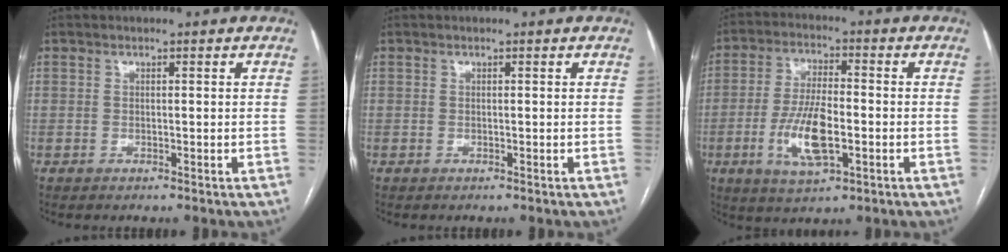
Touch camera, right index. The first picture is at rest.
{"total": 0.0}
{"total": 9.7, "force": [-2.5, 2.8, 9.0], "torque": [-0.188, -0.004, -0.040]}